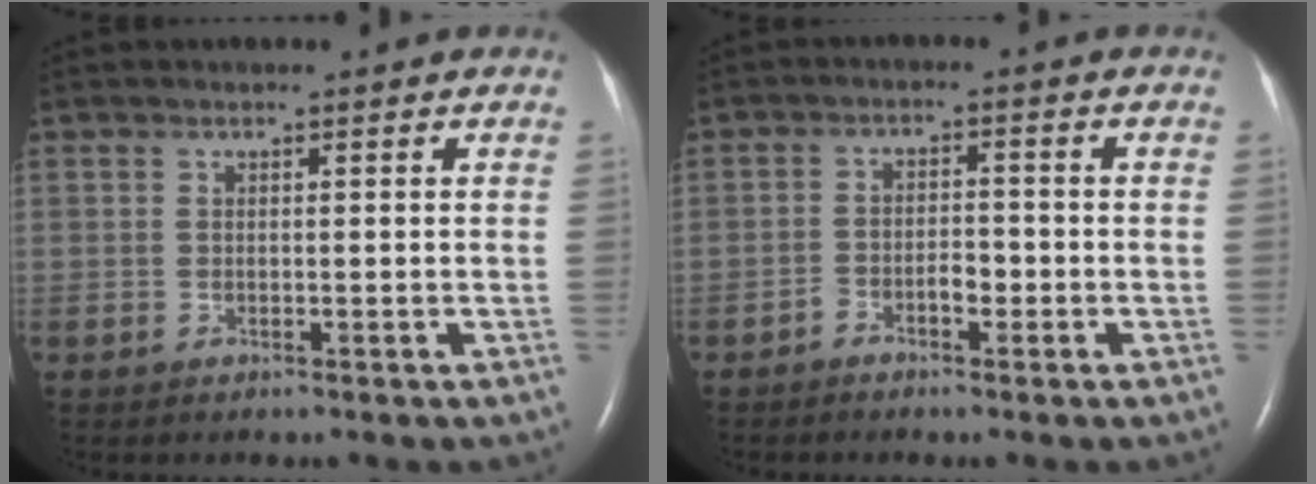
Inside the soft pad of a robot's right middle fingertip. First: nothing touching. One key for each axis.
{"total": 2.8, "fx": -1.6, "fy": 1.2, "fz": 2.0, "tx": -0.035, "ty": 0.009, "tz": -0.028}